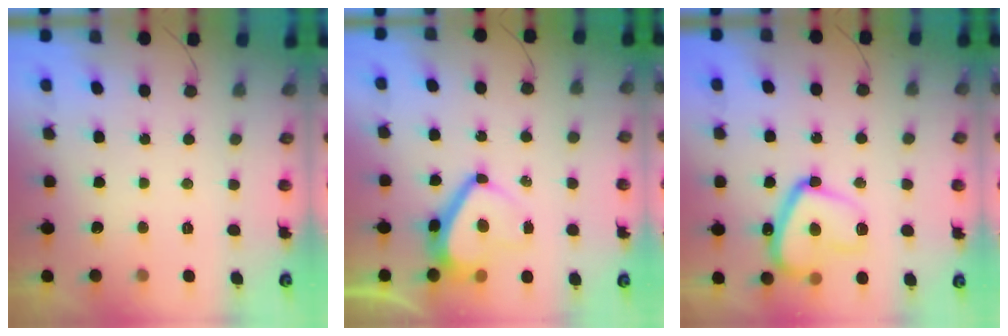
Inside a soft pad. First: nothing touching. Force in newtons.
{"total": 10.3, "press": 10.2, "slide": 1.4}
{"total": 16.0, "press": 15.9, "slide": 1.2}